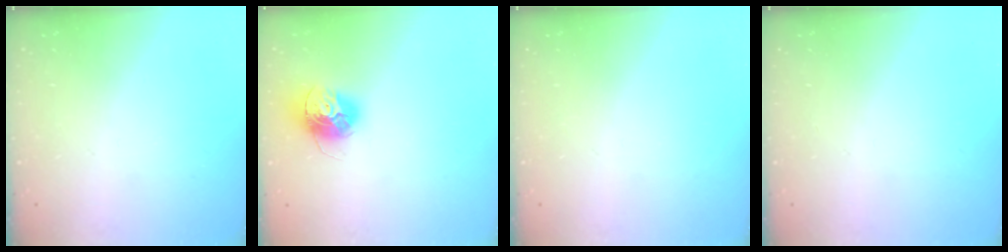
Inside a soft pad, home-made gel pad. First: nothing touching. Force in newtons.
{"total": 13.1, "press": 13.1, "slide": 0.7}
{"total": 0.0}
{"total": 0.0}